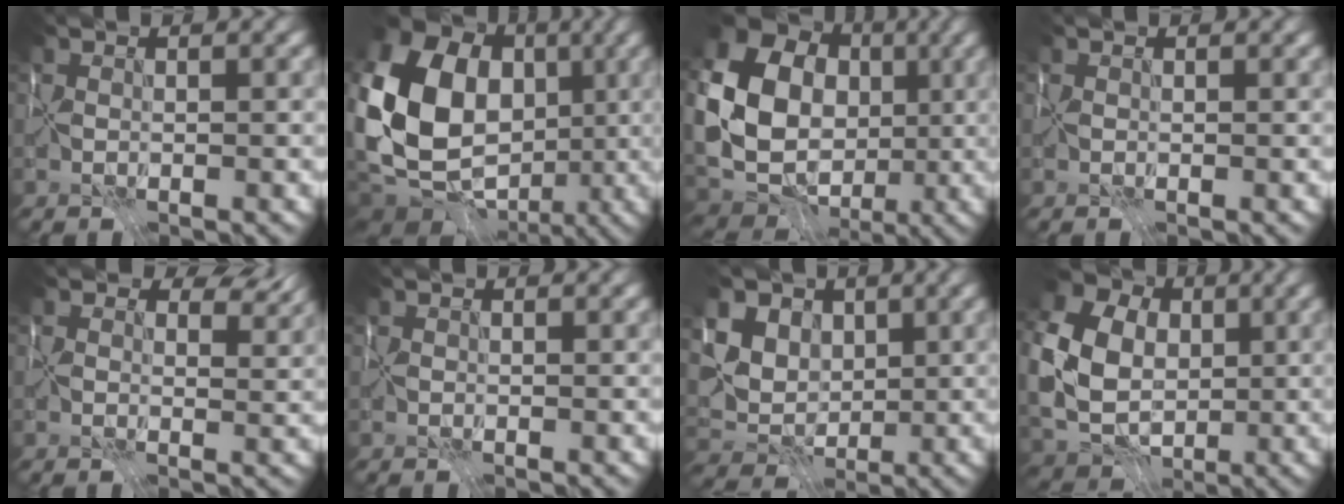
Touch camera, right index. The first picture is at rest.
{"total": 15.5, "force": [-0.4, 12.4, 9.4], "torque": [-0.188, 0.009, -0.004]}
{"total": 16.3, "force": [1.1, 14.0, 8.2], "torque": [-0.181, 0.003, 0.011]}
{"total": 0.0}
{"total": 4.5, "force": [2.5, 2.8, 2.5], "torque": [-0.027, 0.003, 0.016]}
{"total": 0.0}
{"total": 9.7, "force": [3.4, 7.8, 4.5], "torque": [-0.106, 0.019, 0.054]}
{"total": 11.4, "force": [0.3, 9.0, 7.0], "torque": [-0.160, -0.005, 0.007]}